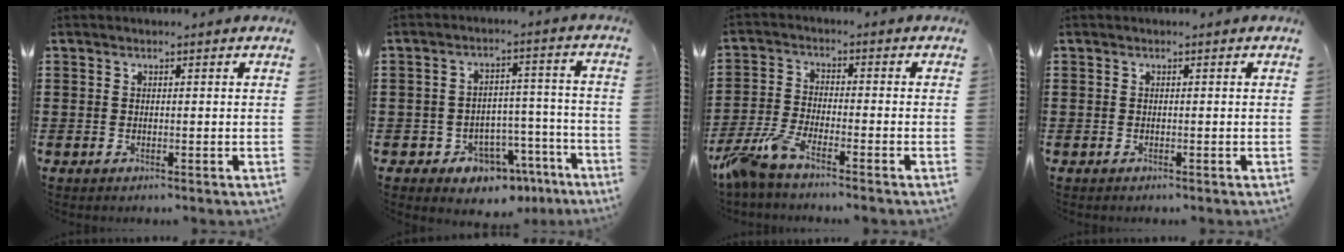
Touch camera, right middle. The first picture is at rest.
{"total": 5.9, "force": [-4.9, 2.9, 1.4], "torque": [-0.027, 0.027, -0.094]}
{"total": 6.3, "force": [-5.0, 0.7, 3.7], "torque": [-0.107, -0.018, -0.104]}
{"total": 0.0}